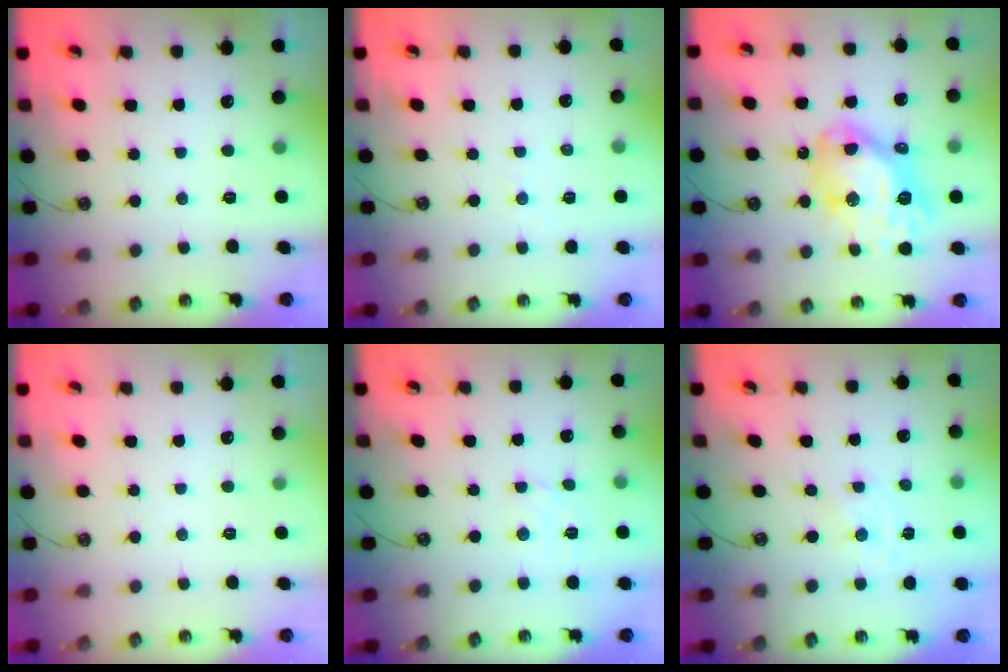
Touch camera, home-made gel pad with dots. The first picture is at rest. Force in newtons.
{"total": 2.7, "press": 2.7, "slide": 0.3}
{"total": 16.7, "press": 16.6, "slide": 1.7}
{"total": 0.0}
{"total": 1.5, "press": 1.4, "slide": 0.6}
{"total": 0.0}